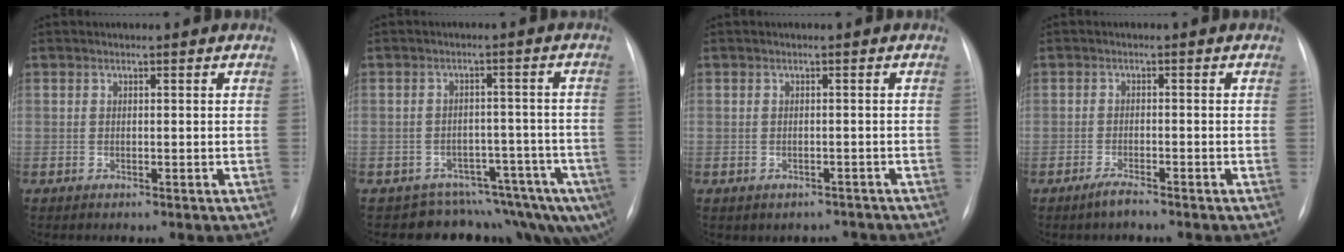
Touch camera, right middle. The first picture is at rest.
{"total": 11.4, "force": [-9.4, 5.6, 3.2], "torque": [-0.018, 0.043, -0.110]}
{"total": 3.1, "force": [-2.5, 1.8, 0.2], "torque": [-0.002, 0.015, -0.029]}
{"total": 2.1, "force": [-1.8, 0.1, 1.1], "torque": [-0.029, -0.005, -0.034]}